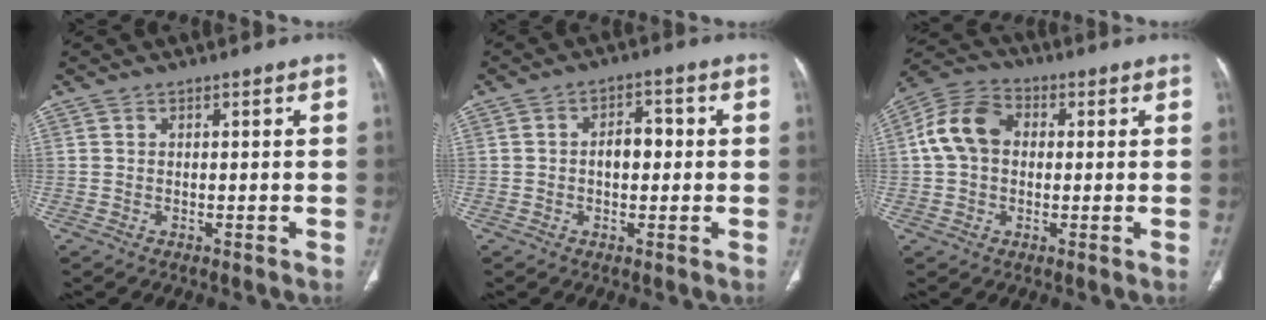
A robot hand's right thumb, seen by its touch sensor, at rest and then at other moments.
{"total": 4.8, "force": [-0.1, 3.1, 3.7], "torque": [-0.047, 0.016, -0.006]}
{"total": 10.3, "force": [1.1, 7.7, 6.8], "torque": [-0.125, 0.029, 0.012]}